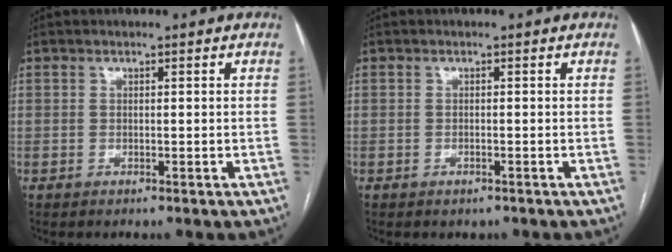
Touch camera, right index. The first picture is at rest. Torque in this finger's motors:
{"motor_torque": [0.21, -0.03, 0.09, 0.01]}